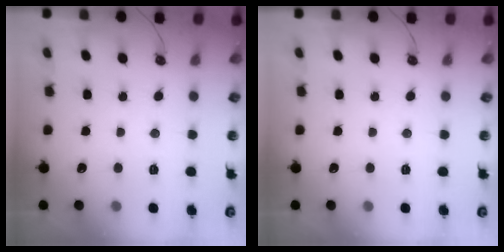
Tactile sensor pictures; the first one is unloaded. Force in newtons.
{"total": 0.0}